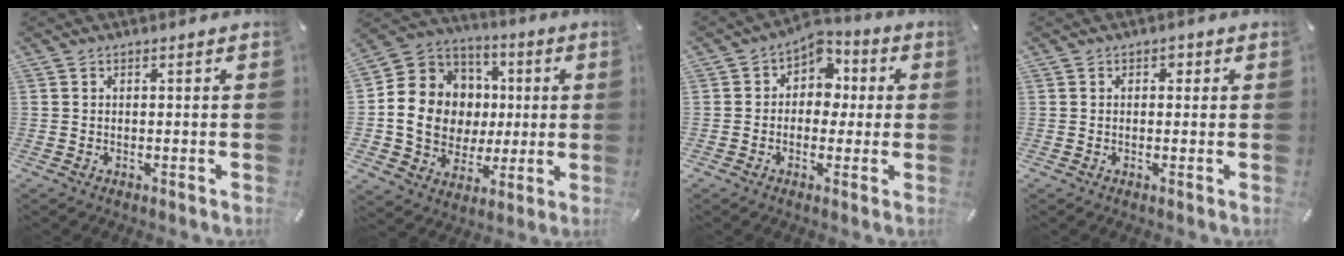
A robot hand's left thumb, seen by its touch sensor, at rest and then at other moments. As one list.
[{"total": 15.1, "force": [-0.2, 14.0, 5.6], "torque": [-0.101, -0.004, 0.012]}, {"total": 6.8, "force": [0.6, 6.0, 3.0], "torque": [-0.048, -0.005, 0.006]}, {"total": 1.3, "force": [0.1, 1.2, 0.6], "torque": [-0.006, 0.006, -0.003]}]